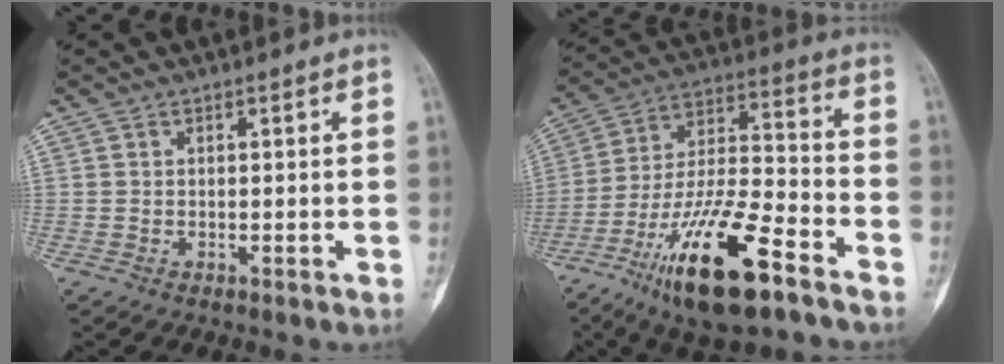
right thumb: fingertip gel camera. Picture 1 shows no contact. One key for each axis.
{"total": 20.6, "fx": -12.1, "fy": 5.8, "fz": 15.7, "tx": -0.308, "ty": 0.060, "tz": -0.218}